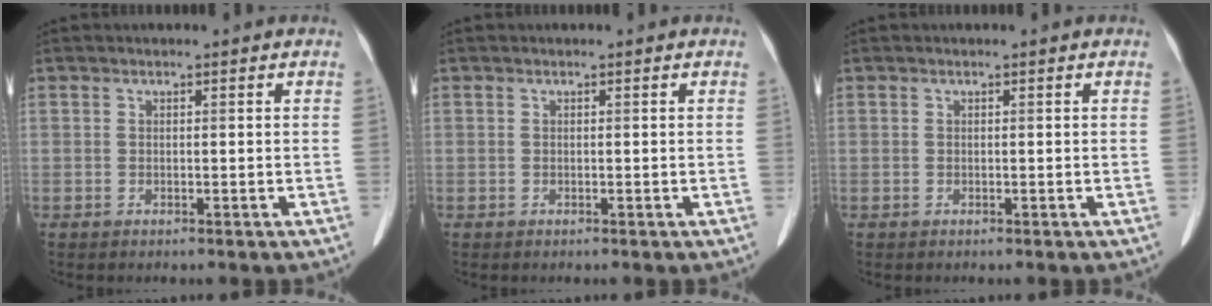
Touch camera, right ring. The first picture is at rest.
{"total": 0.0}
{"total": 0.0}